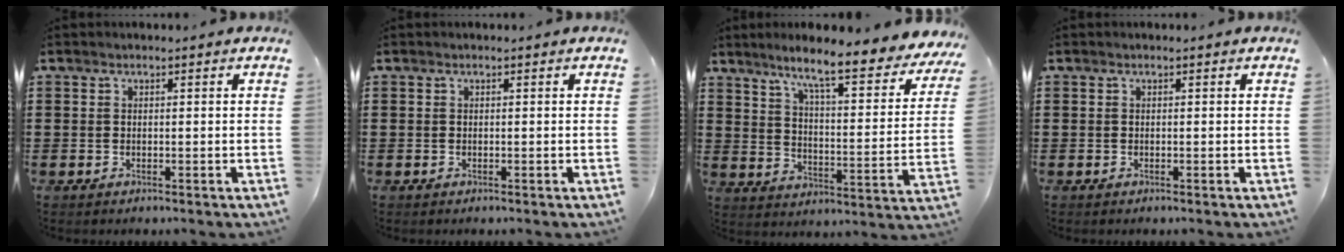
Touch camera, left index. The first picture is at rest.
{"total": 0.0}
{"total": 8.4, "force": [7.0, -0.3, 4.6], "torque": [-0.103, -0.057, 0.107]}
{"total": 0.0}